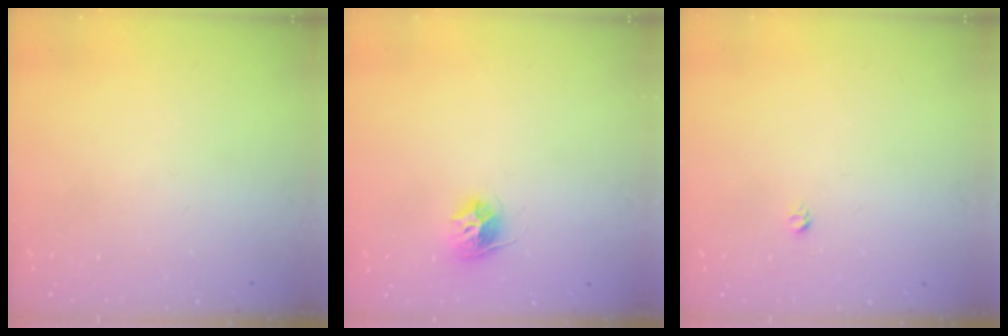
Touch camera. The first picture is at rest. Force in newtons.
{"total": 9.6, "press": 9.6, "slide": 0.6}
{"total": 3.1, "press": 3.1, "slide": 0.3}